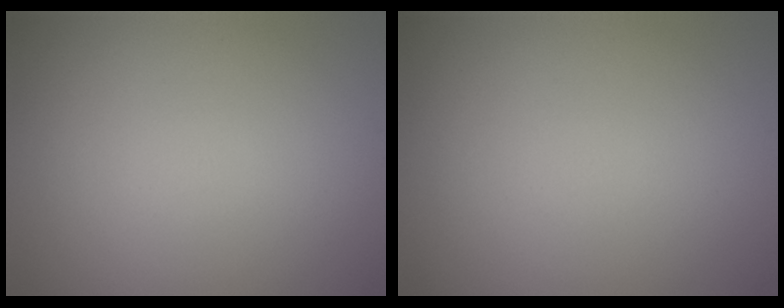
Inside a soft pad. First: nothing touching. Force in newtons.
{"total": 0.0}